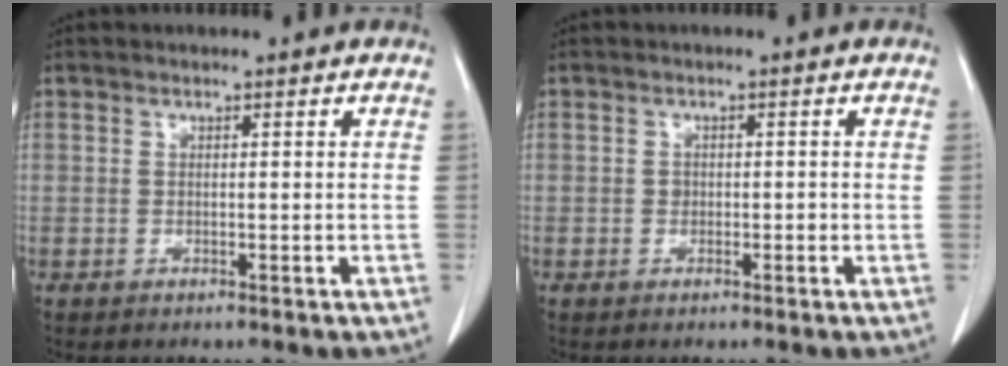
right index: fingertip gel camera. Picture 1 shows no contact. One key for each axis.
{"total": 1.1, "fx": -0.2, "fy": 0.9, "fz": 0.6, "tx": -0.010, "ty": 0.003, "tz": -0.002}